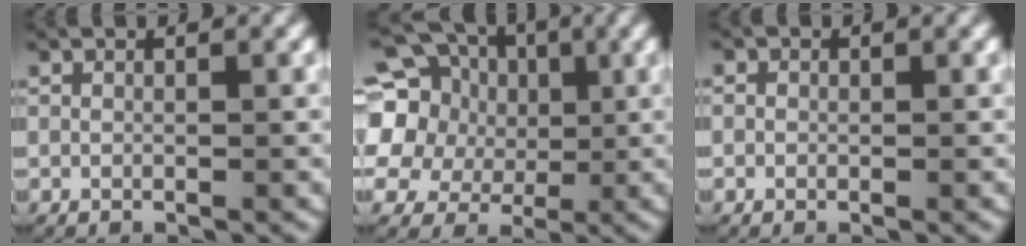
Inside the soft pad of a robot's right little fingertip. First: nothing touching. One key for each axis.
{"total": 14.3, "fx": 4.3, "fy": 11.9, "fz": 6.8, "tx": -0.171, "ty": -0.004, "tz": 0.059}
{"total": 0.9, "fx": 0.0, "fy": 0.9, "fz": 0.2, "tx": 0.000, "ty": 0.004, "tz": -0.007}